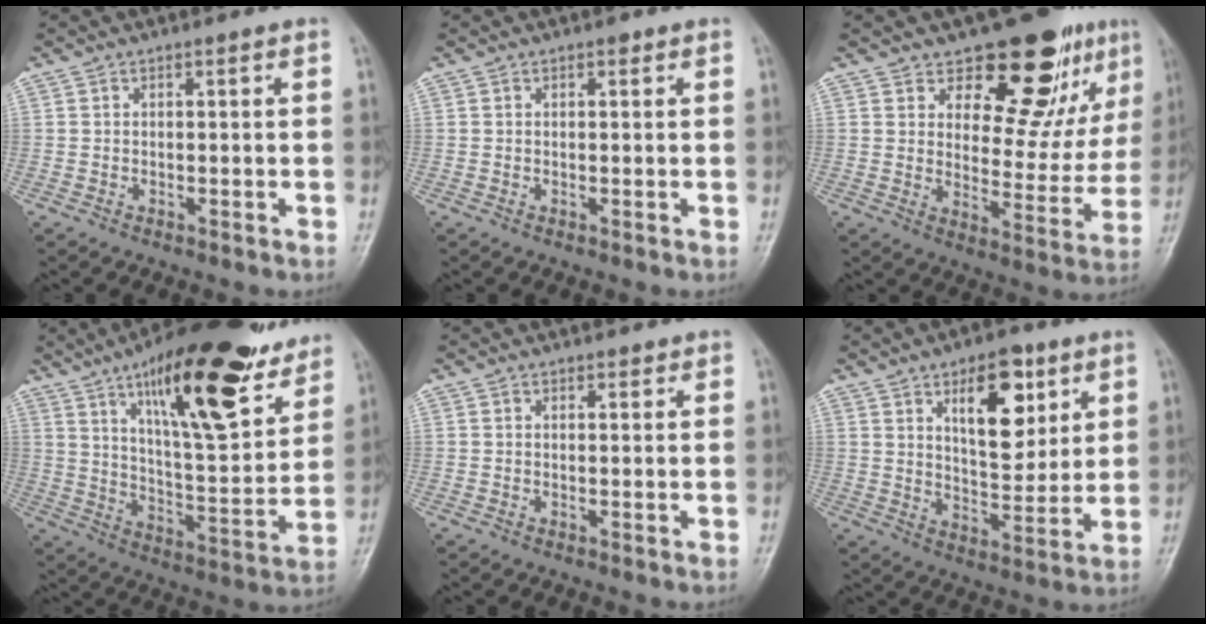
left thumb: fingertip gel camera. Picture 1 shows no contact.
{"total": 0.8, "force": [0.4, 0.4, 0.5], "torque": [-0.002, -0.001, 0.003]}
{"total": 16.5, "force": [10.6, 7.8, 9.9], "torque": [-0.063, -0.073, 0.150]}
{"total": 24.7, "force": [14.9, 7.6, 18.1], "torque": [-0.245, -0.057, 0.236]}
{"total": 0.9, "force": [0.7, 0.5, 0.3], "torque": [0.003, -0.003, 0.005]}
{"total": 12.6, "force": [5.8, 6.4, 9.2], "torque": [-0.102, -0.030, 0.094]}